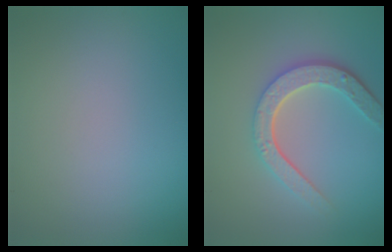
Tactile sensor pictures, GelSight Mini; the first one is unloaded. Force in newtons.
{"total": 4.7, "press": 3.5, "slide": 3.0}